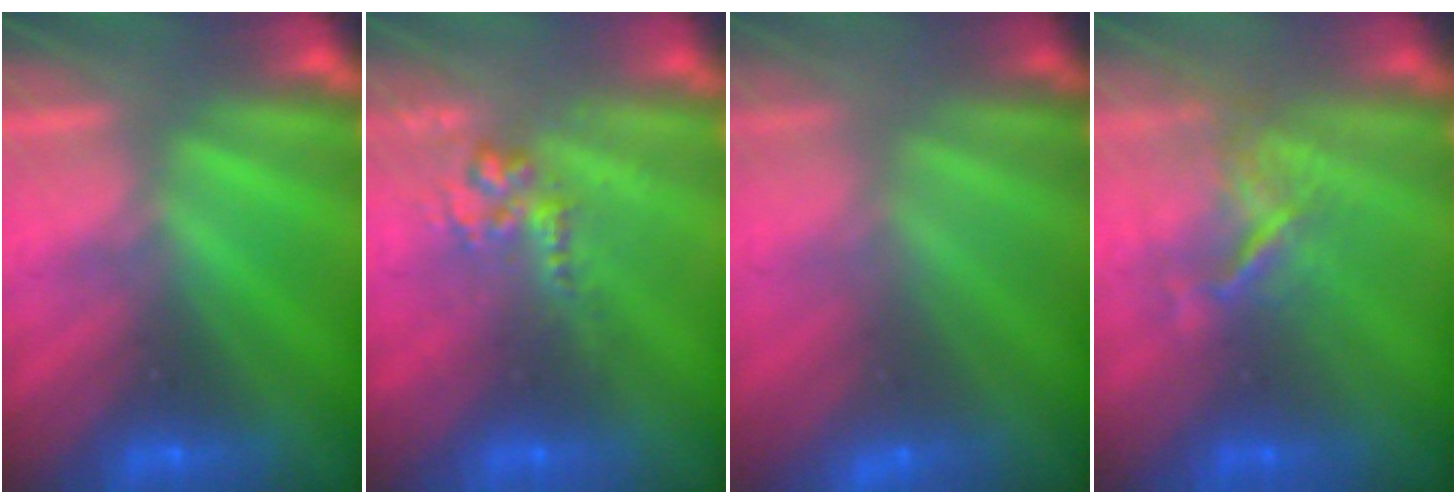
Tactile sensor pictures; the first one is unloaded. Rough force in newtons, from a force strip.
{"total": 2.6}
{"total": 2.8}
{"total": 3.5}